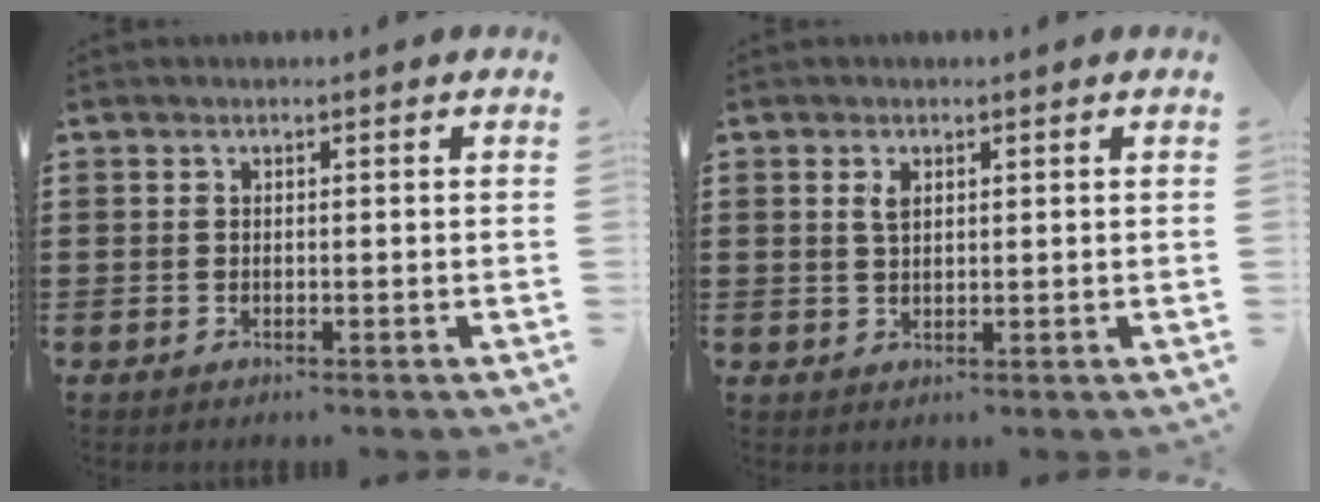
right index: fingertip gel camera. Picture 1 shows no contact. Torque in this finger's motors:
{"motor_torque": [0.08, 0.07, 0.04, 0.04]}